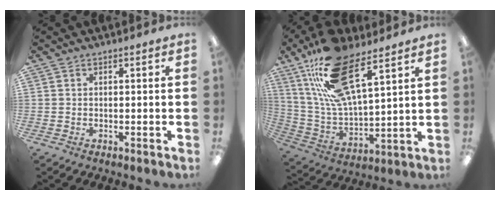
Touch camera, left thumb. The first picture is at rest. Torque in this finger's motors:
{"motor_torque": [0.40, 0.46, 1.36, -1.41, 0.27]}